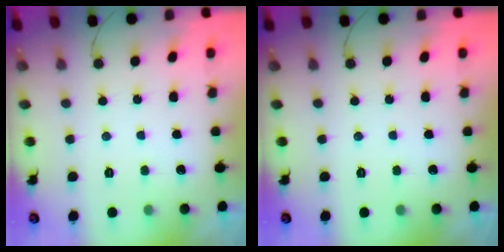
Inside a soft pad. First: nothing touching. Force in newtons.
{"total": 0.0}